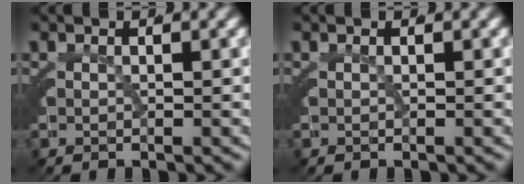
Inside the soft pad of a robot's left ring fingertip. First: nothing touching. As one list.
[{"total": 0.0}]